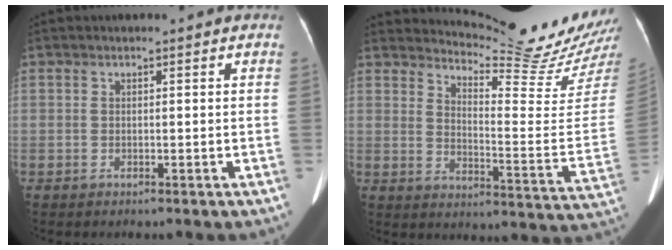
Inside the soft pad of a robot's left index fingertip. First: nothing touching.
{"total": 19.0, "force": [18.4, -1.0, 4.9], "torque": [-0.083, -0.137, 0.226]}